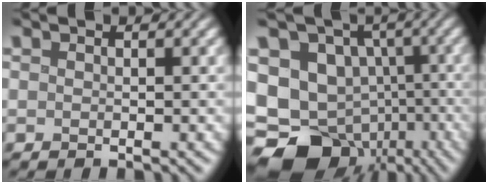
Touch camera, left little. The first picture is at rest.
{"total": 15.5, "force": [-5.6, 12.4, 7.4], "torque": [-0.123, -0.020, -0.092]}